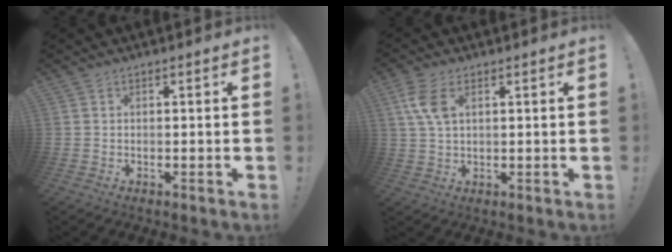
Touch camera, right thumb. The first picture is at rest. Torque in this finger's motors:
{"motor_torque": [-0.12, 0.08, 0.65, 0.40, 0.11]}